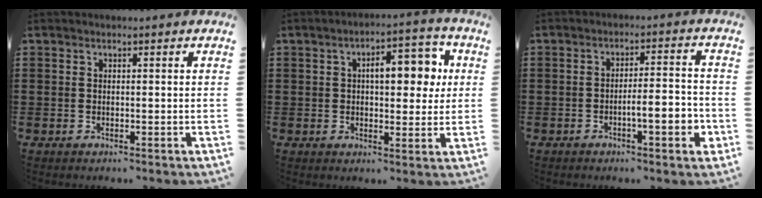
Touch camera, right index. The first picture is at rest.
{"total": 8.6, "force": [1.7, 4.0, 7.4], "torque": [-0.107, 0.001, 0.018]}
{"total": 6.0, "force": [-2.3, 1.2, 5.4], "torque": [-0.082, -0.003, -0.042]}